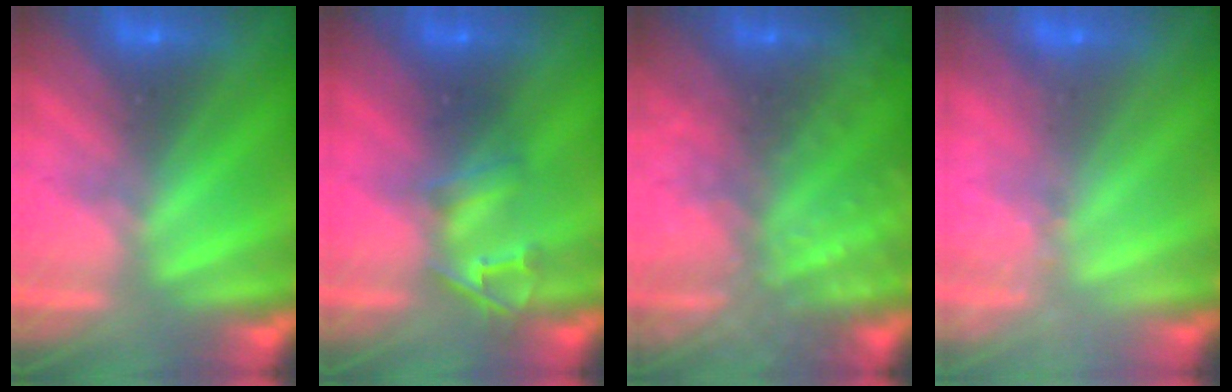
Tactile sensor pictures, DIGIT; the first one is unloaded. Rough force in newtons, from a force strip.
{"total": 2.4}
{"total": 8.4}
{"total": 2.7}